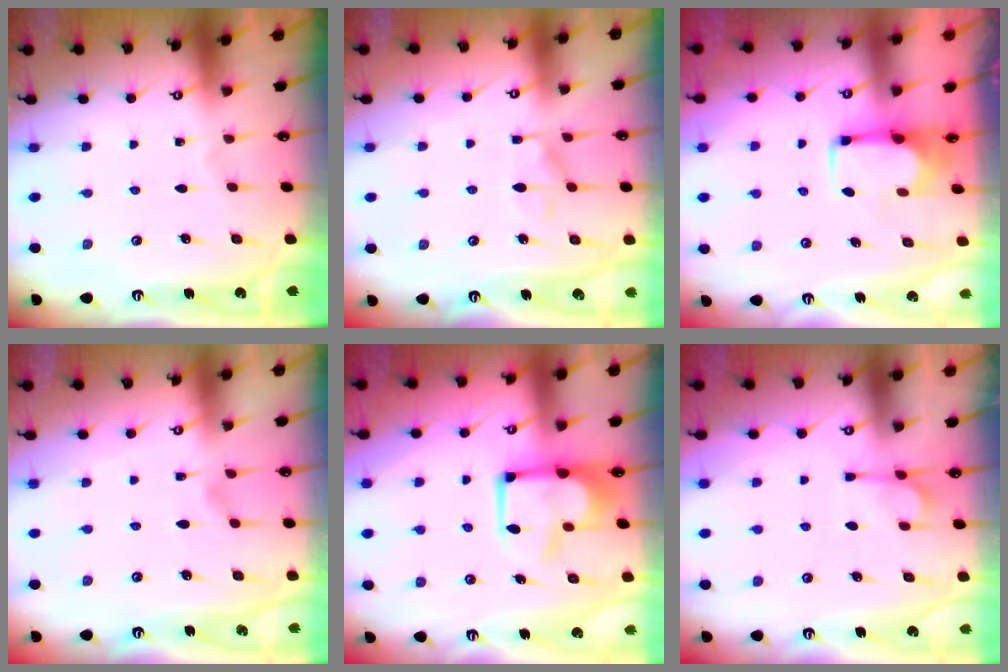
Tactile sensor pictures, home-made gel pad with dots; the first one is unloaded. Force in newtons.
{"total": 7.5, "press": 7.5, "slide": 0.4}
{"total": 1.9, "press": 1.6, "slide": 1.0}
{"total": 1.3, "press": 0.9, "slide": 0.8}
{"total": 2.1, "press": 2.0, "slide": 0.8}
{"total": 1.6, "press": 0.9, "slide": 1.3}